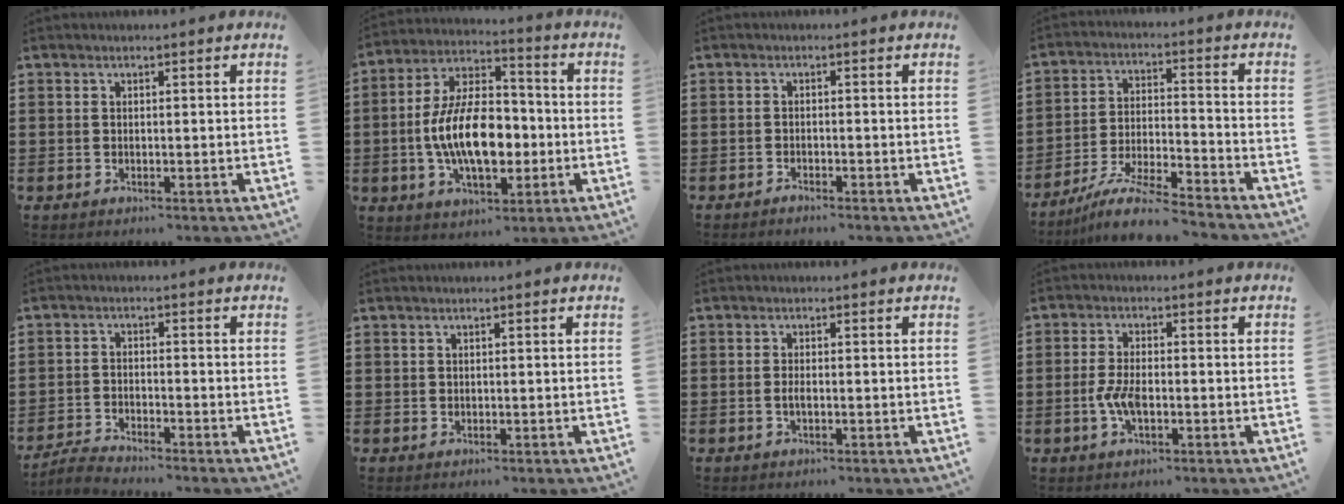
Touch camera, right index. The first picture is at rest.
{"total": 12.9, "force": [-2.0, 7.0, 10.7], "torque": [-0.224, 0.003, -0.040]}
{"total": 0.9, "force": [-0.8, 0.1, 0.2], "torque": [-0.007, -0.002, -0.017]}
{"total": 8.9, "force": [-8.0, 0.5, 3.9], "torque": [-0.079, 0.006, -0.157]}
{"total": 2.9, "force": [-2.9, 0.1, 0.4], "torque": [-0.018, 0.002, -0.063]}
{"total": 0.5, "force": [0.2, 0.5, 0.0], "torque": [-0.002, 0.004, 0.005]}
{"total": 1.4, "force": [-0.4, 0.4, 1.3], "torque": [-0.024, 0.000, -0.006]}
{"total": 4.3, "force": [-1.2, 1.6, 3.8], "torque": [-0.089, -0.007, -0.023]}